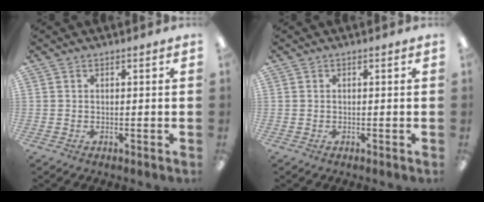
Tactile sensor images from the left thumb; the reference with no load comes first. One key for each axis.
{"total": 0.0}